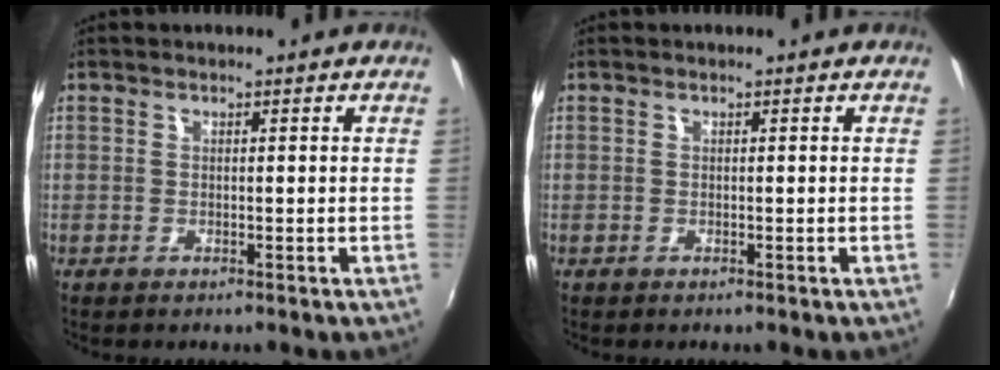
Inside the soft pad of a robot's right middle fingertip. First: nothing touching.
{"total": 0.0}